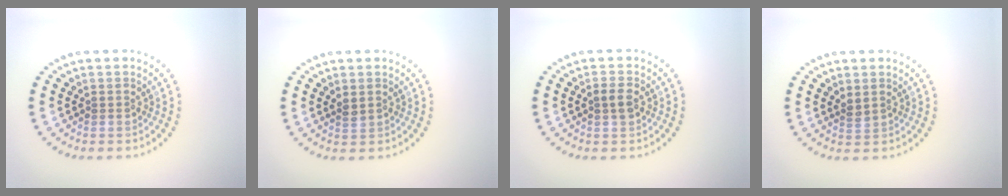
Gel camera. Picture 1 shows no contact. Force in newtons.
{"total": 0.8, "press": 0.7, "slide": 0.4}
{"total": 1.5, "press": 1.5, "slide": 0.1}
{"total": 1.0, "press": 0.8, "slide": 0.6}